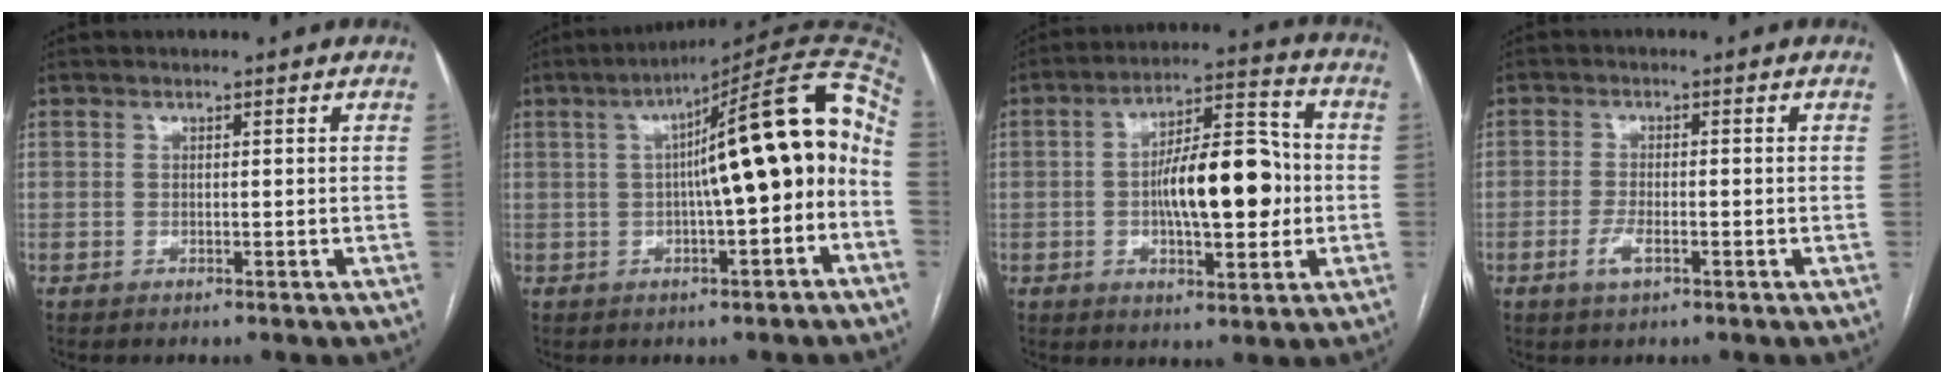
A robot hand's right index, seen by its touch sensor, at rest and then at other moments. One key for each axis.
{"total": 15.7, "fx": 0.0, "fy": 1.6, "fz": 15.6, "tx": -0.227, "ty": 0.046, "tz": -0.002}
{"total": 13.7, "fx": -0.9, "fy": 4.5, "fz": 12.9, "tx": -0.212, "ty": 0.023, "tz": -0.012}
{"total": 2.9, "fx": -1.3, "fy": 0.9, "fz": 2.4, "tx": -0.053, "ty": -0.002, "tz": -0.023}